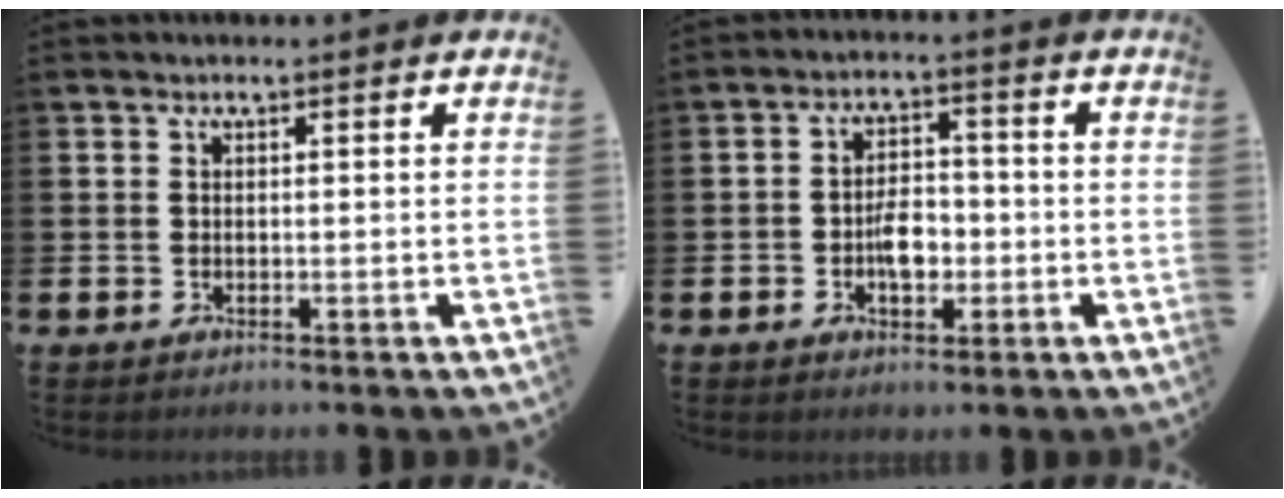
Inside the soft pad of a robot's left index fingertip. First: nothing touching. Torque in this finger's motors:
{"motor_torque": [0.33, -0.07, 0.12, 0.10]}